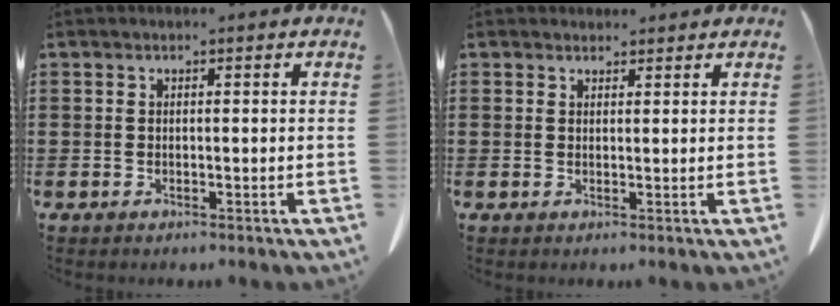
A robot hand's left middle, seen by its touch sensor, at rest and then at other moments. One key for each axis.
{"total": 1.7, "fx": 1.5, "fy": 0.8, "fz": 0.0, "tx": -0.005, "ty": 0.003, "tz": 0.031}